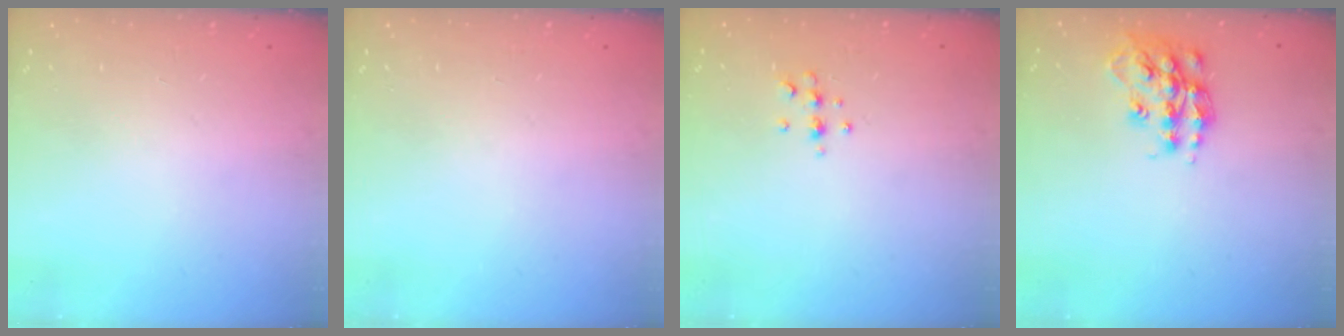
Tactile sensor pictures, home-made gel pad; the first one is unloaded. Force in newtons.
{"total": 0.0}
{"total": 6.1, "press": 6.0, "slide": 0.7}
{"total": 15.2, "press": 15.2, "slide": 0.9}